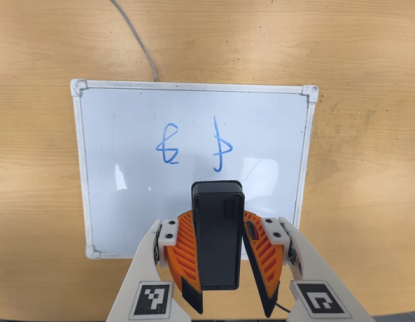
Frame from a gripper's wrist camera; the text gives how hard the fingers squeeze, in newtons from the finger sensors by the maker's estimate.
{"total": 7.3, "left": 7.2, "right": 7.4}